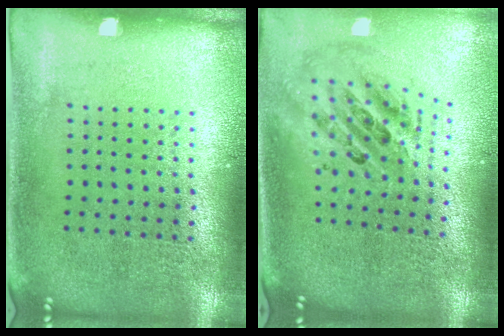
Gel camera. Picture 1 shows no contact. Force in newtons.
{"total": 2.4, "press": 1.7, "slide": 1.7}